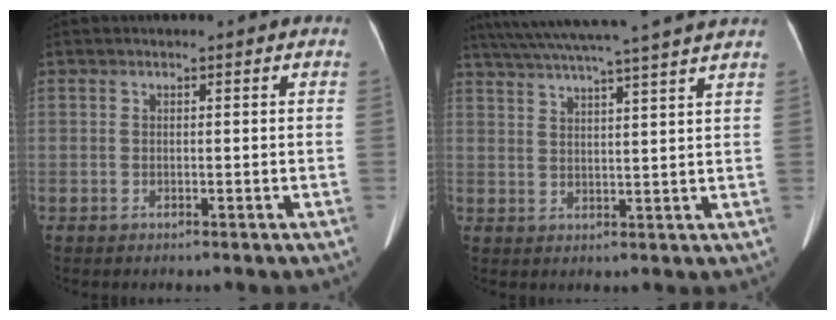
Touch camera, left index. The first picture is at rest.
{"total": 18.1, "force": [15.8, -1.4, 8.7], "torque": [-0.156, 0.001, 0.216]}